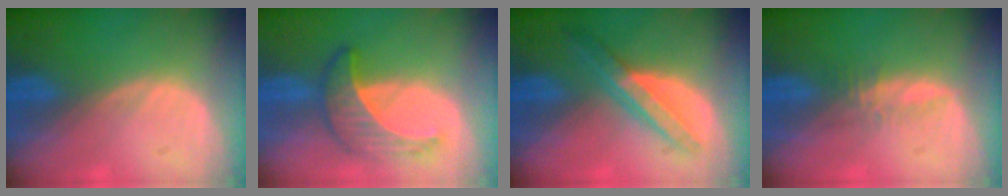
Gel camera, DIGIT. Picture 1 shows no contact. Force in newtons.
{"total": 6.9, "press": 6.3, "slide": 2.9}
{"total": 6.8, "press": 5.8, "slide": 3.5}
{"total": 2.0, "press": 1.8, "slide": 0.6}